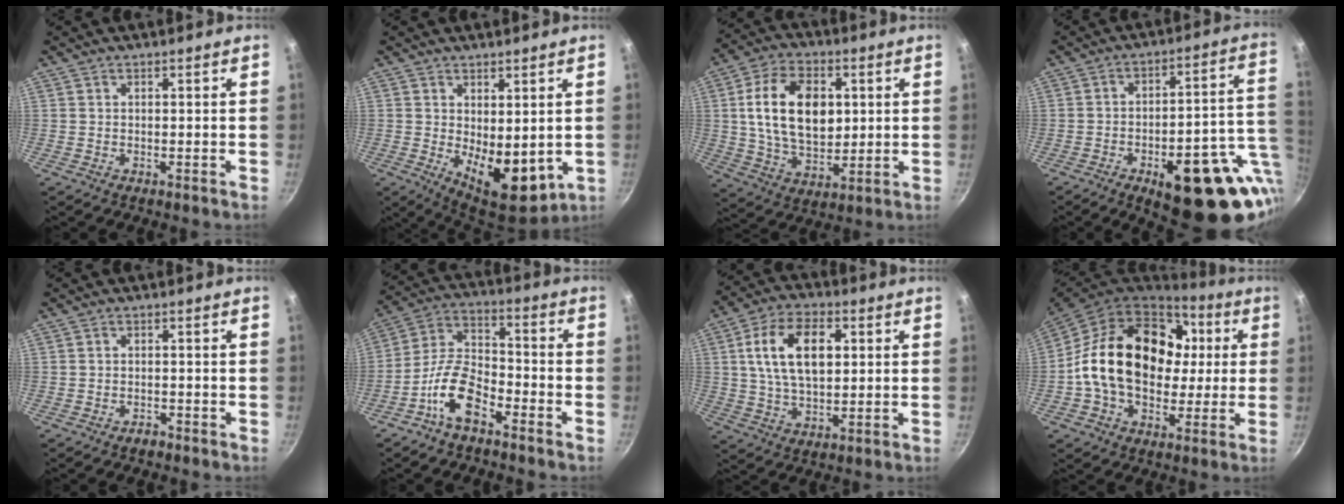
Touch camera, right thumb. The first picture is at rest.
{"total": 10.8, "force": [0.1, 5.9, 9.1], "torque": [-0.106, -0.030, 0.017]}
{"total": 16.8, "force": [2.9, 10.8, 12.6], "torque": [-0.197, -0.002, 0.050]}
{"total": 23.5, "force": [-7.0, 9.2, 20.5], "torque": [-0.221, 0.017, -0.085]}
{"total": 1.5, "force": [-1.2, 0.7, 0.5], "torque": [-0.005, 0.016, -0.017]}
{"total": 11.4, "force": [-6.5, 5.5, 7.5], "torque": [-0.138, 0.056, -0.138]}
{"total": 14.2, "force": [2.9, 8.4, 11.0], "torque": [-0.178, 0.007, 0.047]}
{"total": 24.2, "force": [2.3, 17.4, 16.7], "torque": [-0.266, 0.031, 0.036]}